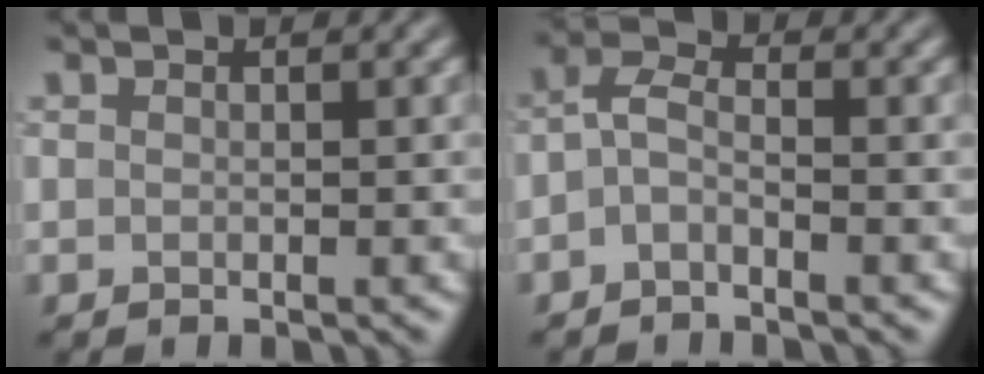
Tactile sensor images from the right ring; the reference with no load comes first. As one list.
[{"total": 2.3, "force": [-0.9, 1.1, 1.8], "torque": [-0.037, 0.007, -0.028]}]